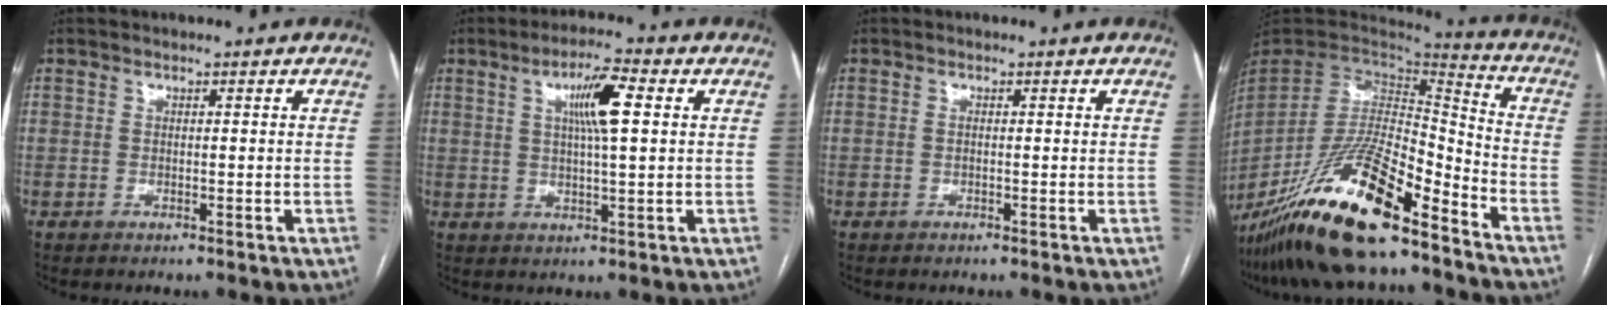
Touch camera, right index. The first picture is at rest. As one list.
[{"total": 7.4, "force": [2.1, 0.6, 7.1], "torque": [-0.128, 0.008, 0.036]}, {"total": 0.0}, {"total": 22.7, "force": [-16.1, 4.3, 15.3], "torque": [-0.305, -0.032, -0.293]}]